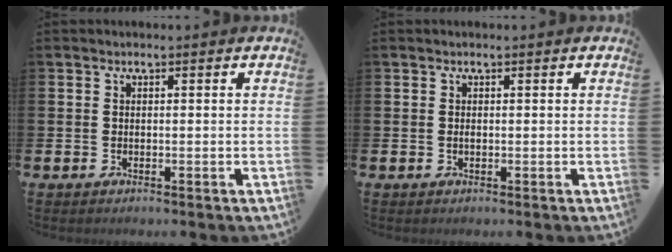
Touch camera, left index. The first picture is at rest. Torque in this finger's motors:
{"motor_torque": [0.20, 0.06, -0.02, 0.00]}